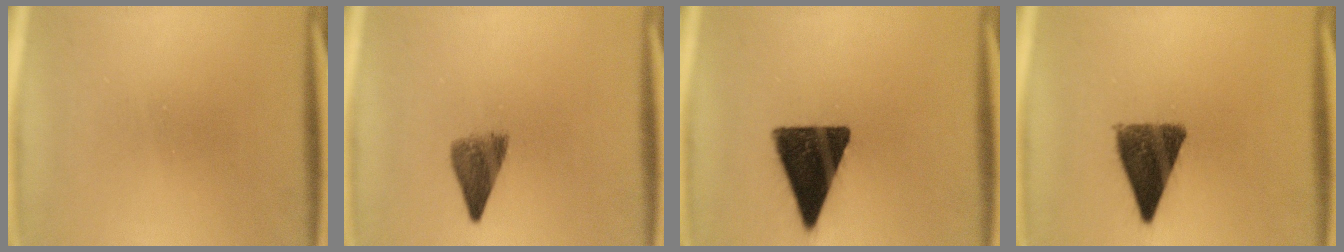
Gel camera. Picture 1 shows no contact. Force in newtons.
{"total": 4.7}
{"total": 14.6}
{"total": 10.3}